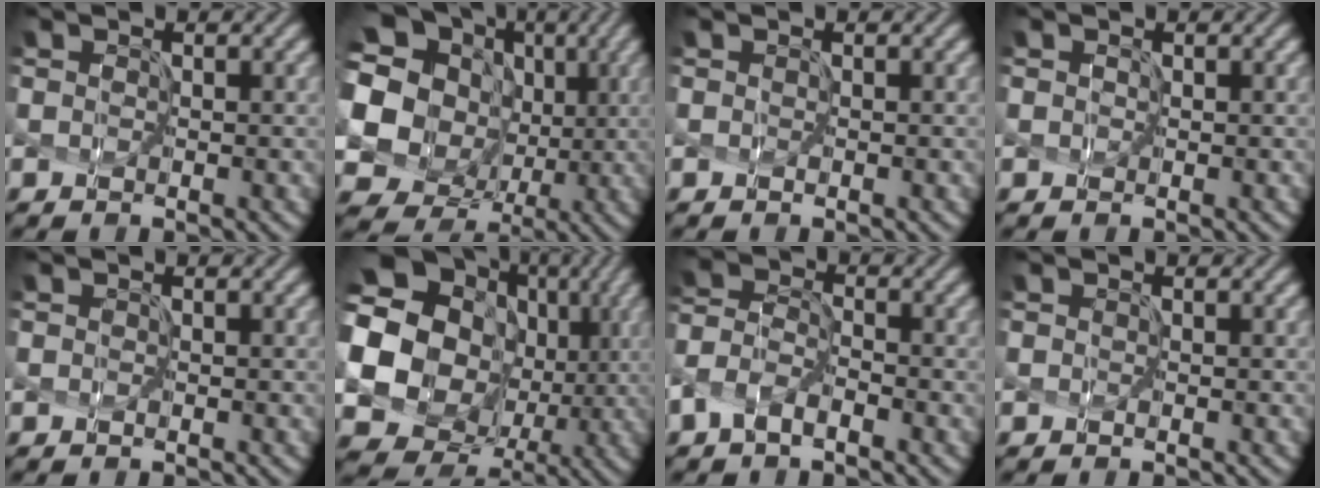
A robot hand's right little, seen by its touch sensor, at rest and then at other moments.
{"total": 13.2, "force": [2.5, 11.9, 5.1], "torque": [-0.154, 0.005, 0.034]}
{"total": 0.0}
{"total": 0.7, "force": [0.3, 0.6, 0.2], "torque": [0.011, 0.004, -0.007]}
{"total": 0.0}
{"total": 16.7, "force": [1.7, 14.5, 8.1], "torque": [-0.171, -0.011, 0.020]}
{"total": 3.8, "force": [-2.0, 2.0, 2.5], "torque": [-0.060, 0.011, -0.050]}
{"total": 0.0}